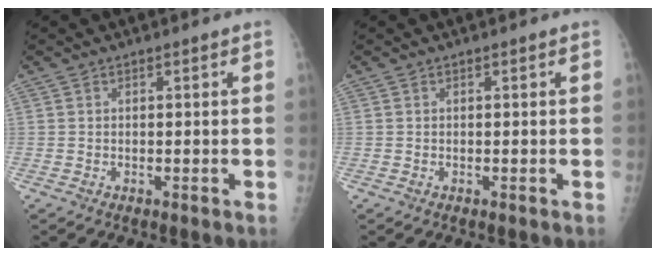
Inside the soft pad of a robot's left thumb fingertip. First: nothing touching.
{"total": 0.0}